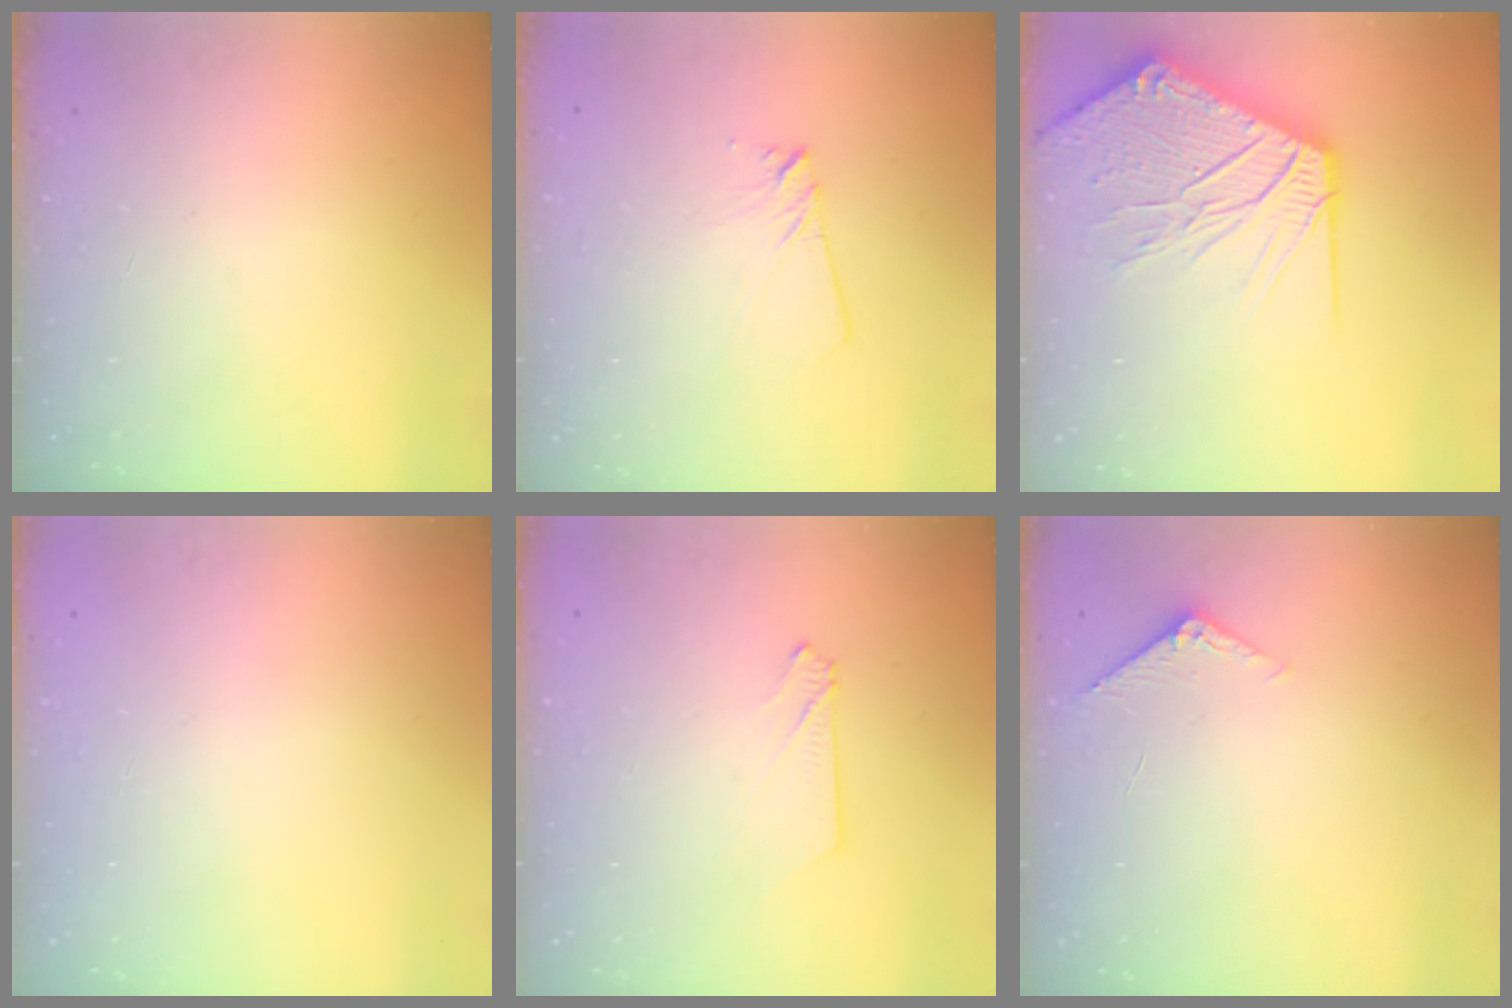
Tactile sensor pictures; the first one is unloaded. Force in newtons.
{"total": 3.5, "press": 3.5, "slide": 0.4}
{"total": 18.3, "press": 18.2, "slide": 2.4}
{"total": 0.0}
{"total": 2.6, "press": 2.6, "slide": 0.3}
{"total": 5.0, "press": 4.9, "slide": 0.5}